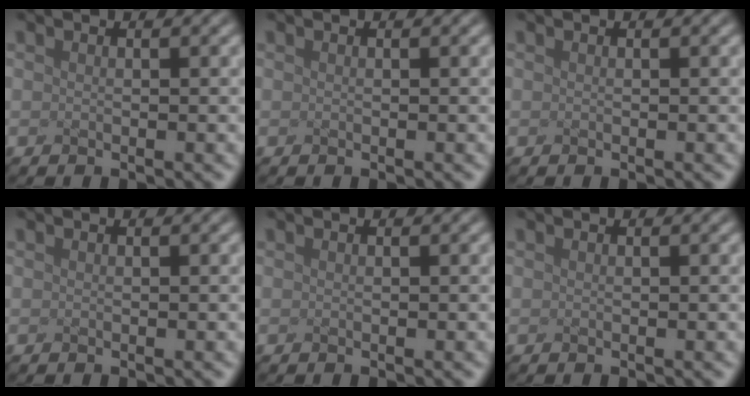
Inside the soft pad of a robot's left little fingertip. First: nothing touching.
{"total": 0.0}
{"total": 0.0}
{"total": 0.0}
{"total": 0.0}
{"total": 0.0}